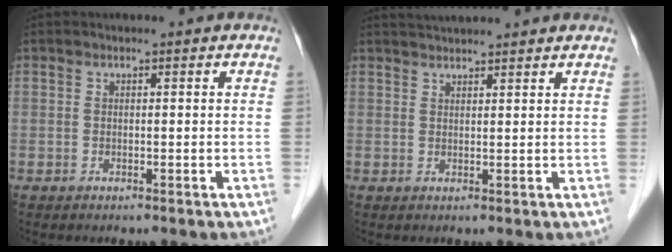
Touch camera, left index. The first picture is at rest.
{"total": 6.0, "force": [5.7, 0.0, 1.9], "torque": [-0.028, 0.034, 0.074]}